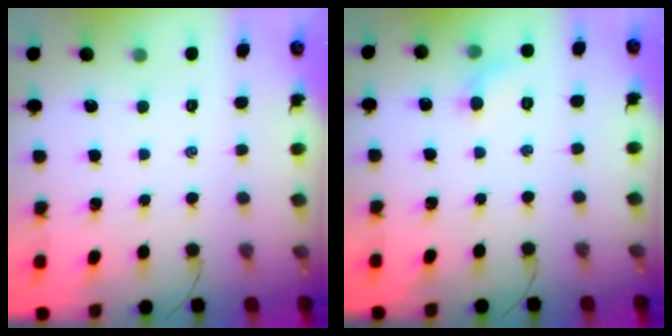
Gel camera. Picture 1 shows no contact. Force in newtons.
{"total": 5.9, "press": 5.5, "slide": 2.0}